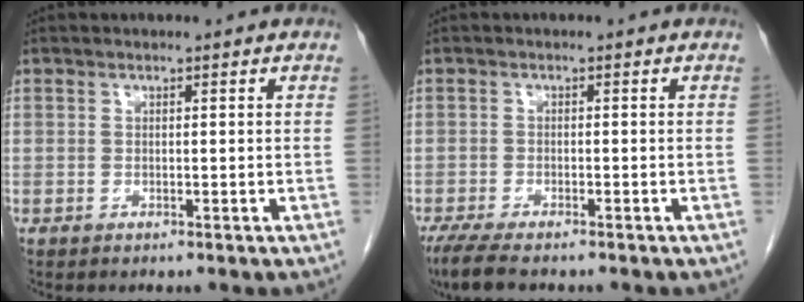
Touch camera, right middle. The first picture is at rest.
{"total": 5.8, "force": [-4.5, 1.2, 3.4], "torque": [-0.060, -0.015, -0.073]}